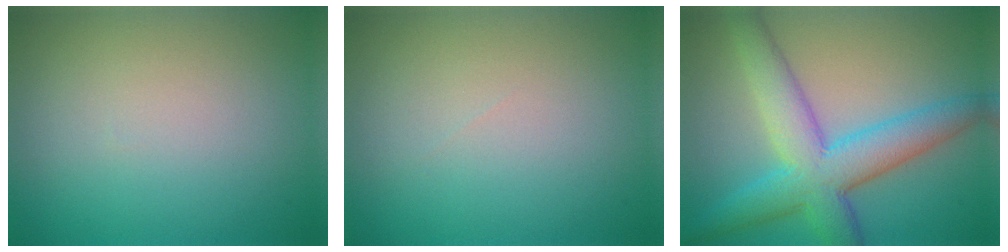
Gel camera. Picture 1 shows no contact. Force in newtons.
{"total": 0.0}
{"total": 7.7, "press": 7.7, "slide": 0.2}